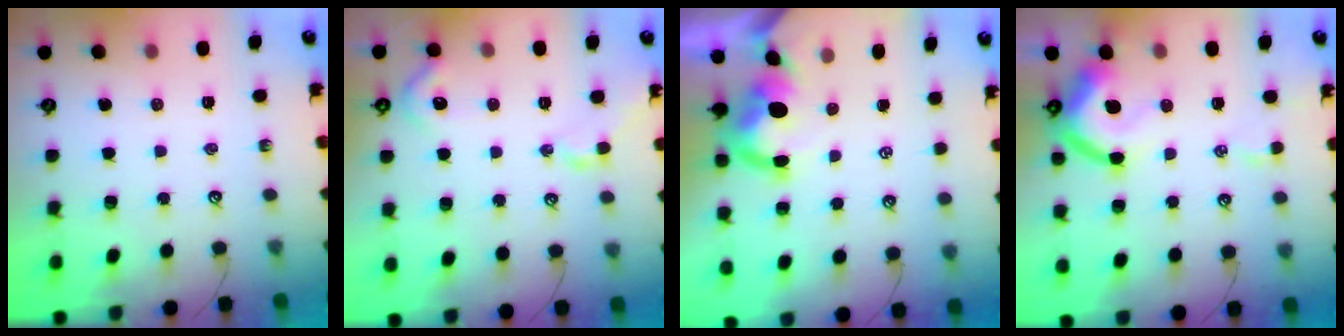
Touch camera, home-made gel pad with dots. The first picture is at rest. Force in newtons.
{"total": 4.2, "press": 4.1, "slide": 0.4}
{"total": 2.8, "press": 2.6, "slide": 0.9}
{"total": 10.4, "press": 10.3, "slide": 1.5}